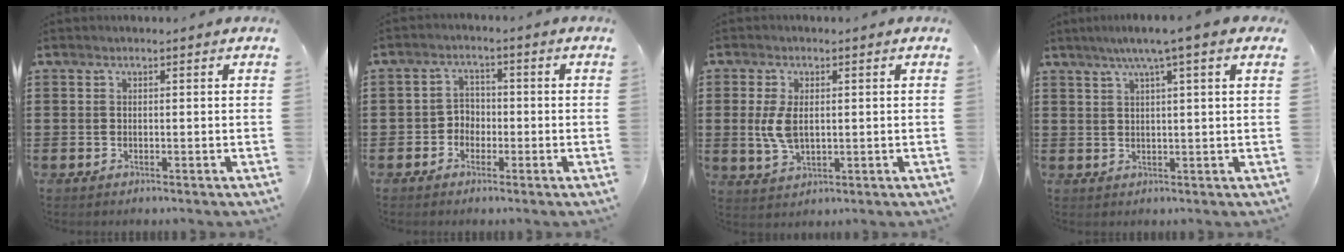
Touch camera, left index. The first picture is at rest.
{"total": 3.0, "force": [-1.5, 2.5, 0.8], "torque": [-0.026, 0.009, -0.035]}
{"total": 5.4, "force": [0.4, 3.0, 4.5], "torque": [-0.119, -0.001, -0.002]}
{"total": 4.5, "force": [2.7, -0.4, 3.7], "torque": [-0.077, 0.000, 0.043]}